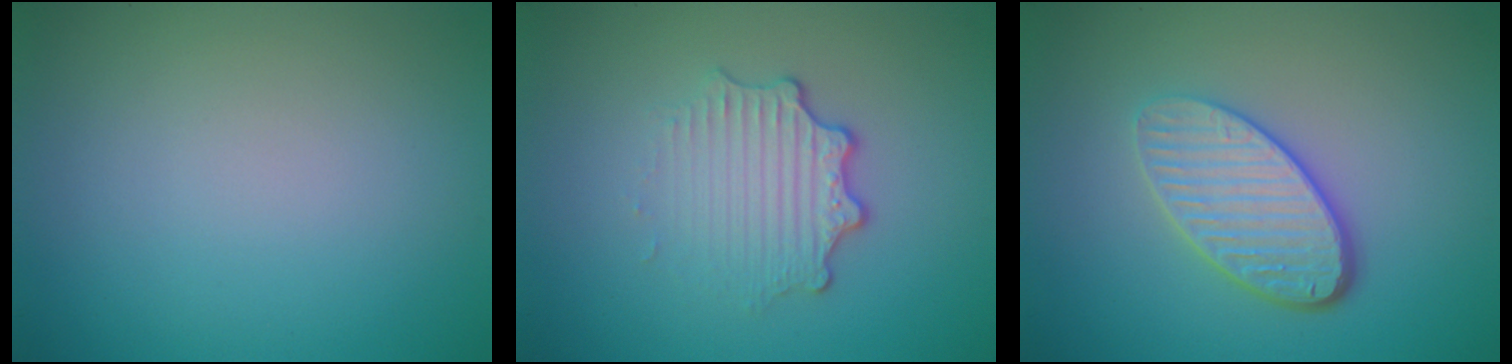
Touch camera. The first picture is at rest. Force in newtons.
{"total": 3.4, "press": 2.6, "slide": 2.2}
{"total": 4.7, "press": 3.5, "slide": 3.1}